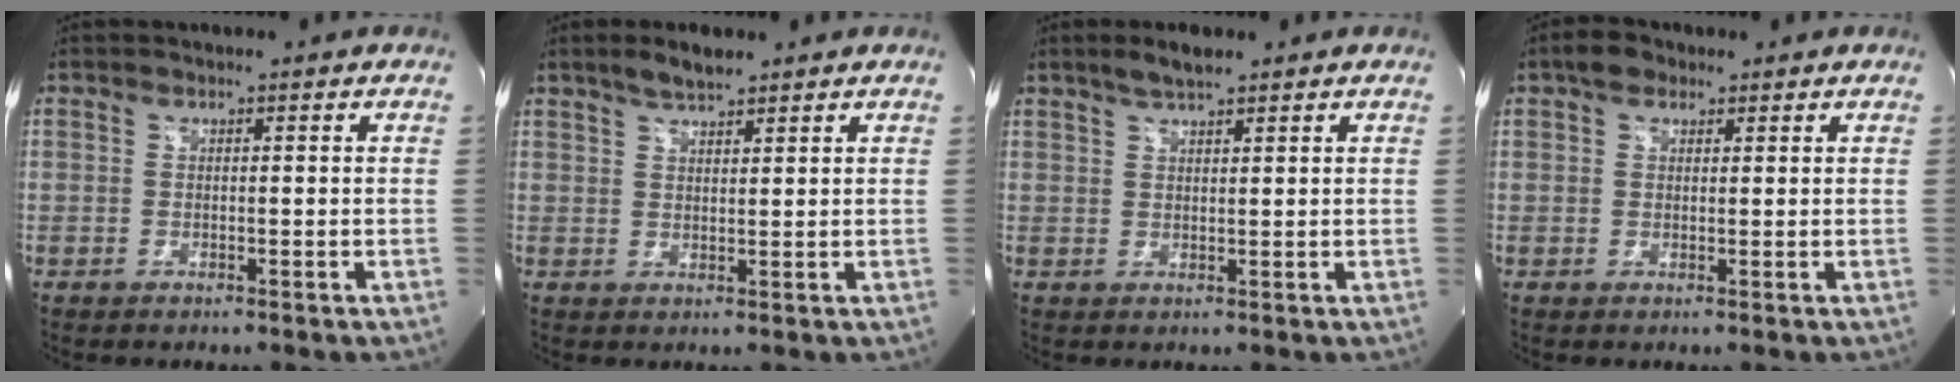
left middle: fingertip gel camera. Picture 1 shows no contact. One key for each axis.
{"total": 3.9, "fx": 3.2, "fy": 0.8, "fz": 2.1, "tx": -0.048, "ty": 0.006, "tz": 0.060}
{"total": 3.5, "fx": 2.7, "fy": 0.5, "fz": 2.0, "tx": -0.047, "ty": 0.007, "tz": 0.053}
{"total": 2.9, "fx": 1.9, "fy": 1.9, "fz": 1.3, "tx": -0.028, "ty": 0.014, "tz": 0.031}